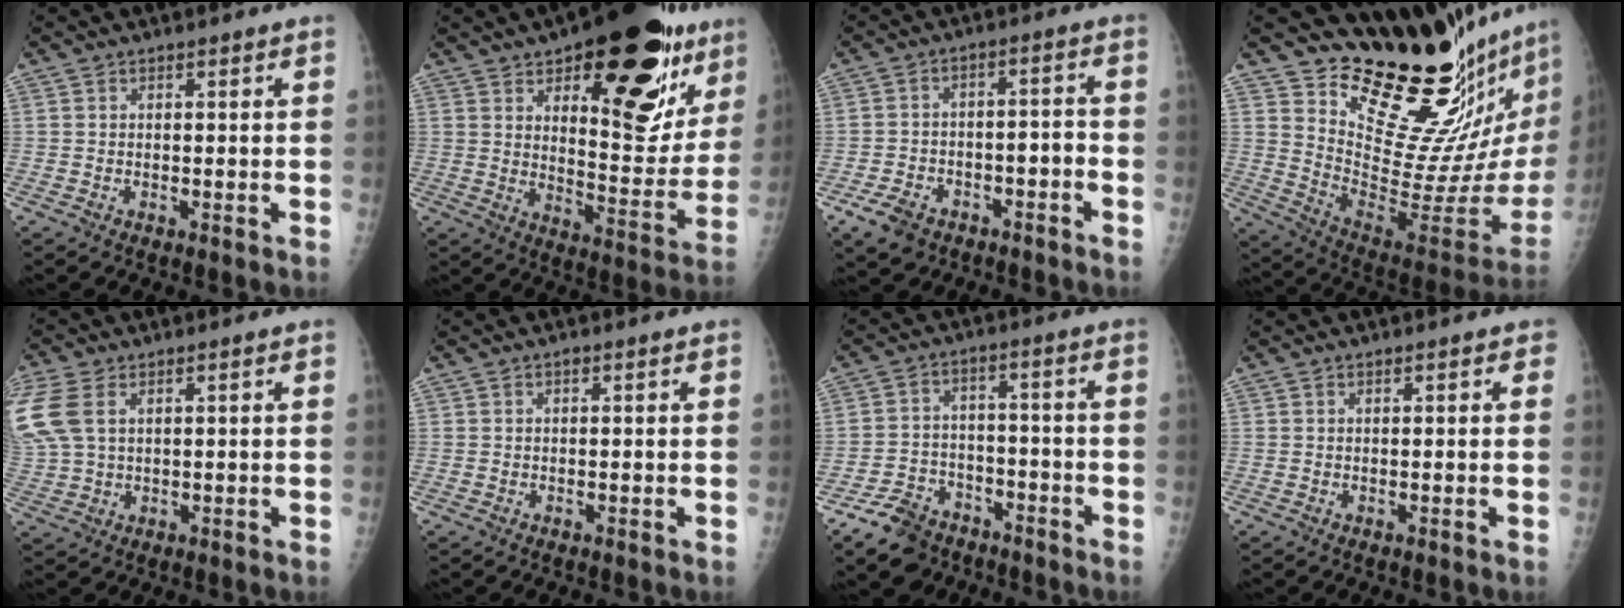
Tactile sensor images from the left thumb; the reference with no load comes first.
{"total": 25.4, "force": [13.3, 10.4, 19.0], "torque": [-0.204, -0.055, 0.191]}
{"total": 8.4, "force": [-5.1, 5.0, 4.3], "torque": [-0.062, 0.045, -0.077]}
{"total": 24.0, "force": [20.6, 4.6, 11.5], "torque": [-0.125, -0.198, 0.307]}
{"total": 10.6, "force": [3.5, 6.5, 7.6], "torque": [-0.217, 0.007, 0.078]}
{"total": 0.5, "force": [0.3, 0.3, 0.3], "torque": [-0.002, 0.000, 0.002]}
{"total": 9.9, "force": [-7.3, 6.1, 3.0], "torque": [-0.040, 0.047, -0.122]}
{"total": 0.7, "force": [0.4, 0.5, 0.3], "torque": [0.007, -0.001, 0.002]}